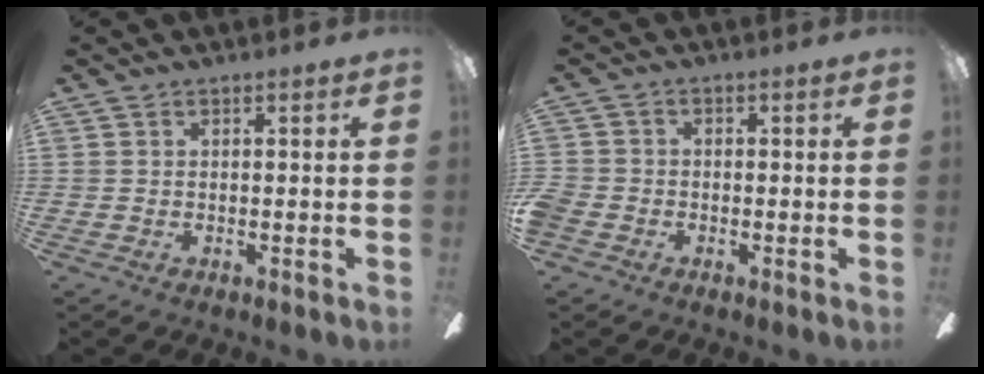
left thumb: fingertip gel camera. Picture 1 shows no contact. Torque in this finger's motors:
{"motor_torque": [-0.18, 0.19, 0.01, -0.01, 0.02]}